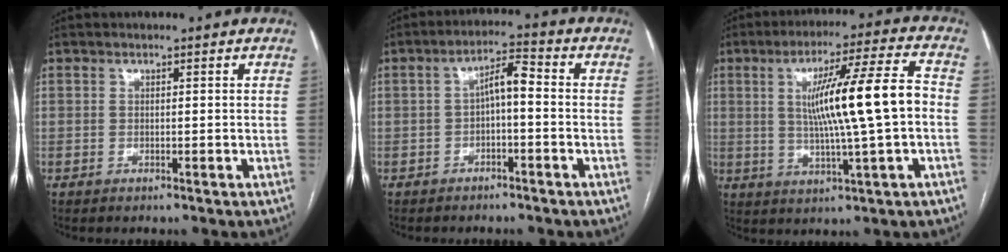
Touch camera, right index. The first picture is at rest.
{"total": 4.8, "force": [-0.6, 1.3, 4.5], "torque": [-0.078, 0.025, -0.010]}
{"total": 13.5, "force": [0.4, 0.0, 13.5], "torque": [-0.226, 0.011, 0.009]}